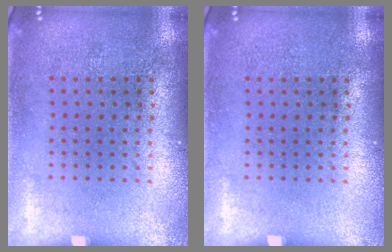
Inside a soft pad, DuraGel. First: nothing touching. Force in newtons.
{"total": 0.0}